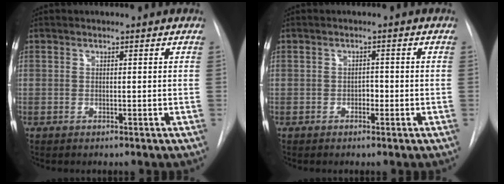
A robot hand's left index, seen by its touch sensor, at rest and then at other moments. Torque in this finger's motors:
{"motor_torque": [0.17, 0.16, 0.00, 0.00]}